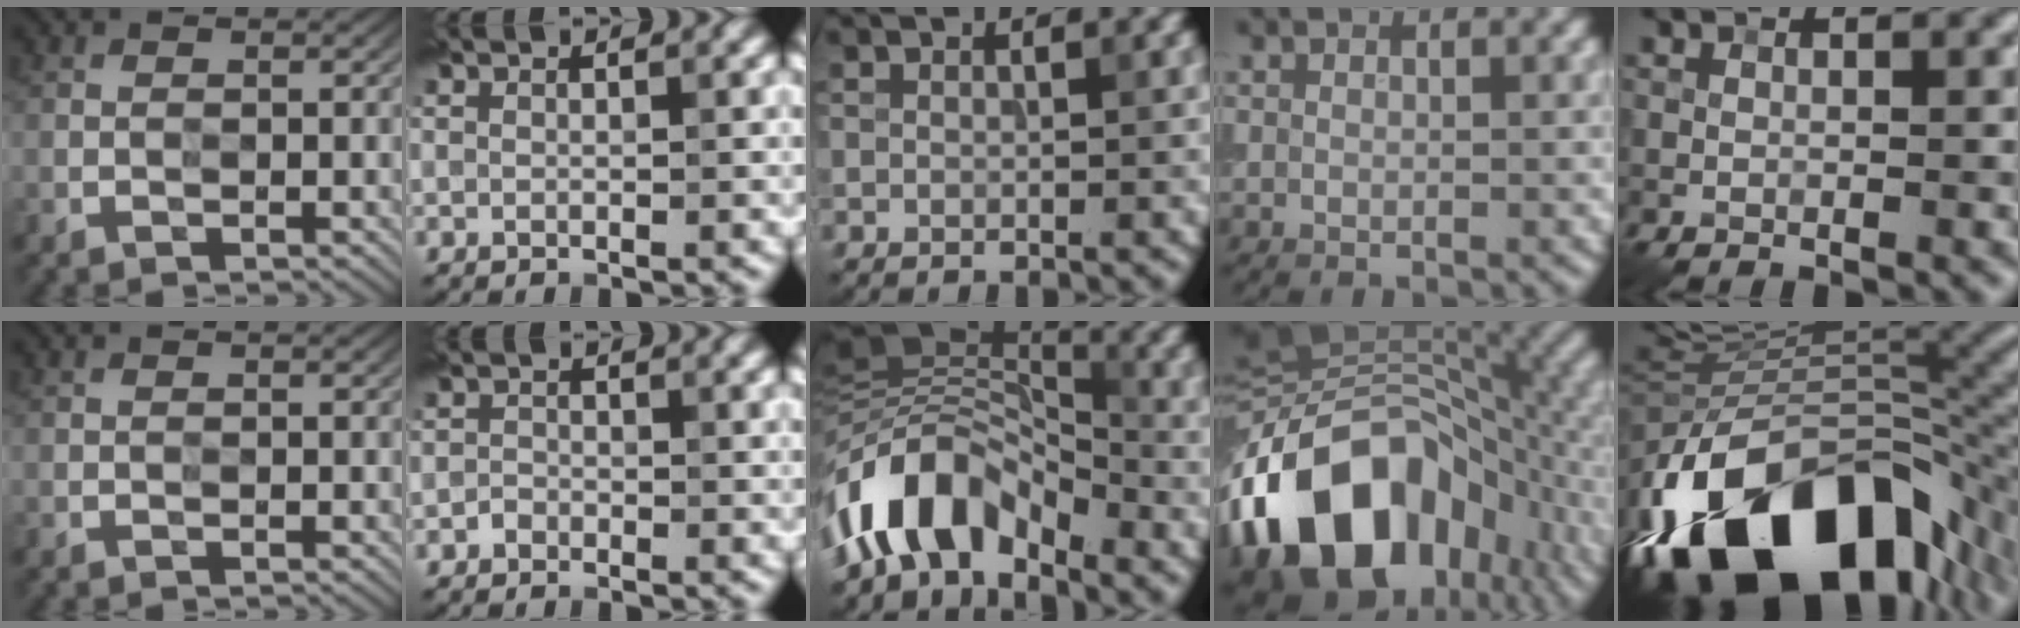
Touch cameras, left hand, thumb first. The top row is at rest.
{"index": {"total": 0.8, "force": [-0.6, 0.5, 0.1], "torque": [0.002, 0.002, -0.012]}, "middle": {"total": 8.8, "force": [-5.0, 4.5, 5.7], "torque": [-0.091, 0.015, -0.105]}, "ring": {"total": 18.2, "force": [-6.2, 12.3, 11.9], "torque": [-0.208, 0.003, -0.113]}, "little": {"total": 17.8, "force": [-10.2, 8.1, 12.1], "torque": [-0.226, -0.008, -0.165]}}